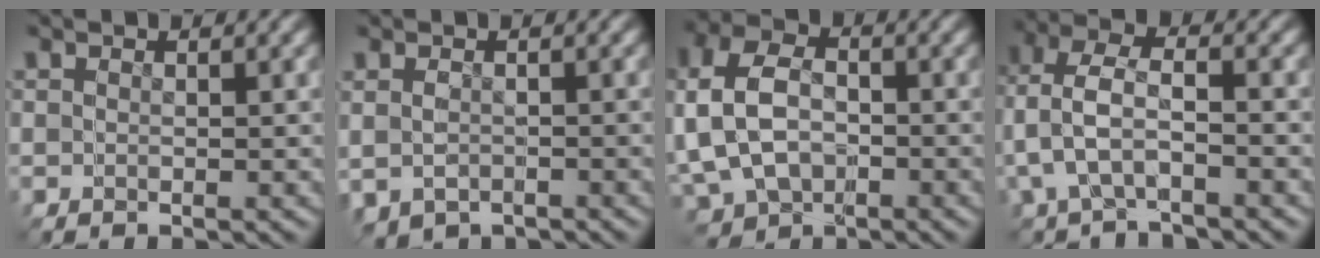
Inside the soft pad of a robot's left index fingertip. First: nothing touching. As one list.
[{"total": 0.8, "force": [-0.7, -0.3, -0.2], "torque": [-0.003, -0.007, -0.006]}, {"total": 6.1, "force": [0.0, 6.1, 0.5], "torque": [-0.040, -0.009, -0.008]}, {"total": 3.1, "force": [-0.8, 2.9, 0.5], "torque": [-0.044, -0.007, -0.017]}]